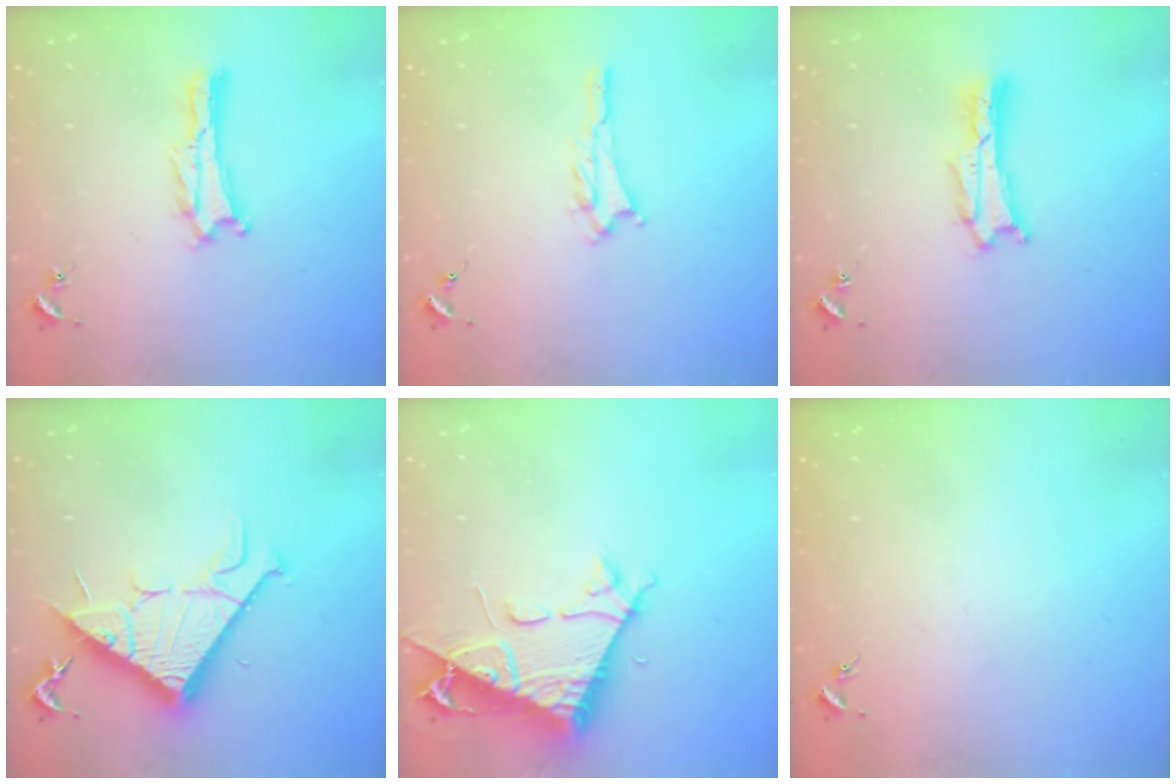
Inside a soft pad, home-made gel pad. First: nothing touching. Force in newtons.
{"total": 1.5, "press": 1.5, "slide": 0.3}
{"total": 1.7, "press": 1.7, "slide": 0.3}
{"total": 11.9, "press": 11.9, "slide": 0.2}
{"total": 8.8, "press": 8.8, "slide": 1.1}
{"total": 0.0}